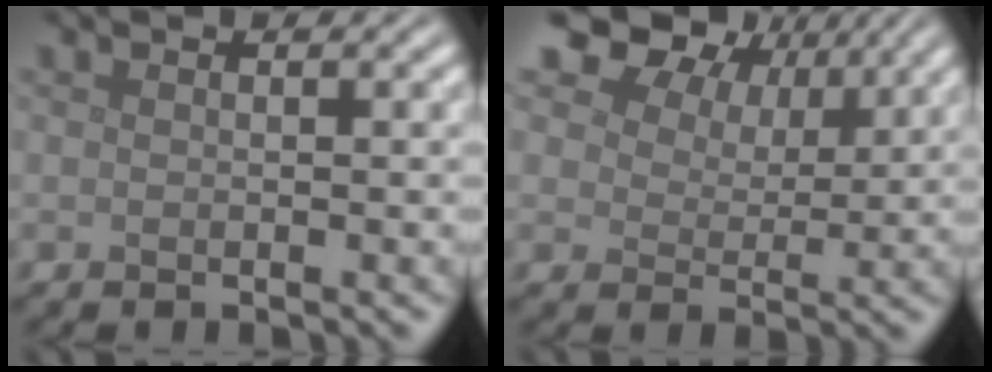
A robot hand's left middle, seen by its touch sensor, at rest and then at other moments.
{"total": 11.1, "force": [7.8, 6.0, 5.2], "torque": [-0.120, 0.007, 0.128]}